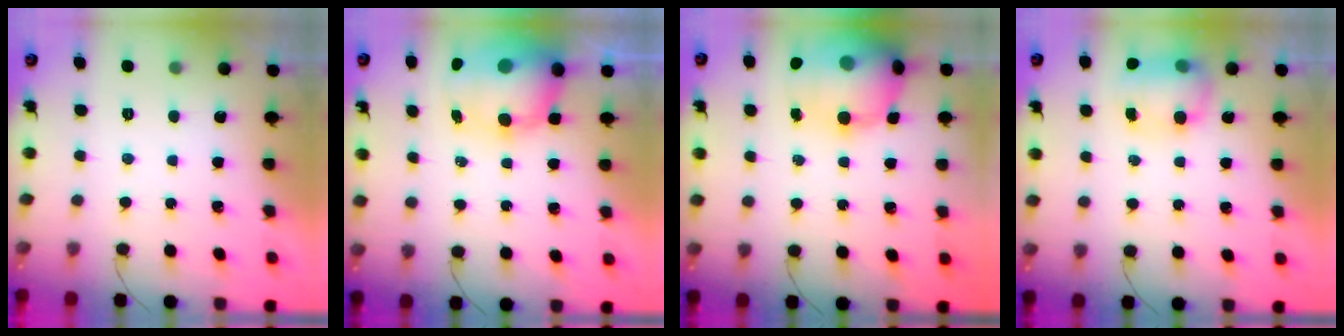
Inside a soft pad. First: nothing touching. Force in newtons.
{"total": 11.0, "press": 10.9, "slide": 1.9}
{"total": 20.2, "press": 18.3, "slide": 8.7}
{"total": 7.9, "press": 7.8, "slide": 0.6}